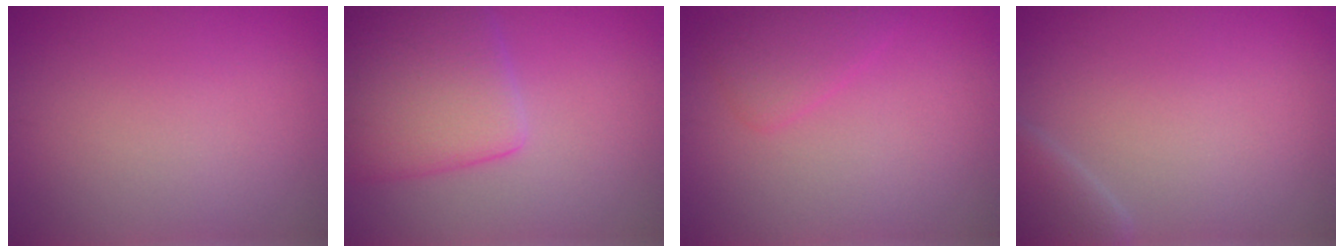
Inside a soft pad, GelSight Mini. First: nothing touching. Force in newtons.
{"total": 6.8, "press": 6.8, "slide": 0.2}
{"total": 2.0, "press": 2.0, "slide": 0.2}
{"total": 2.5, "press": 2.5, "slide": 0.2}